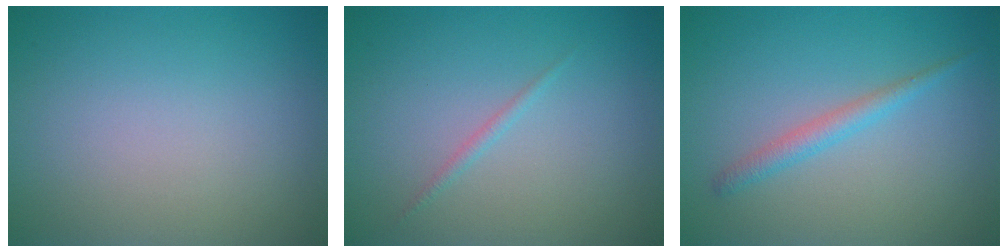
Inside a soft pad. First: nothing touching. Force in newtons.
{"total": 0.7, "press": 0.7, "slide": 0.1}
{"total": 1.8, "press": 1.8, "slide": 0.1}